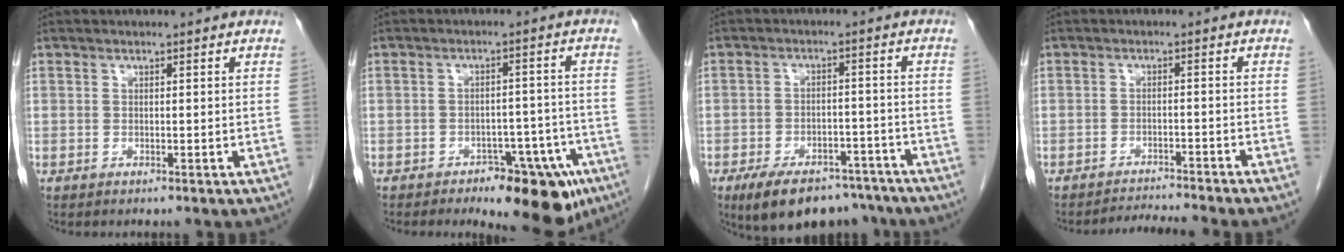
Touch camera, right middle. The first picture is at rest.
{"total": 11.9, "force": [-7.8, 4.9, 7.4], "torque": [-0.061, 0.015, -0.105]}
{"total": 13.5, "force": [-10.2, 6.4, 6.2], "torque": [-0.095, 0.012, -0.150]}
{"total": 4.8, "force": [-4.4, -1.9, 0.7], "torque": [-0.010, -0.006, -0.068]}